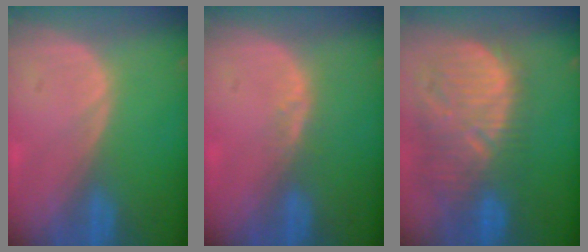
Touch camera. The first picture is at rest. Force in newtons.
{"total": 1.9, "press": 1.4, "slide": 1.3}
{"total": 12.8, "press": 11.3, "slide": 6.0}